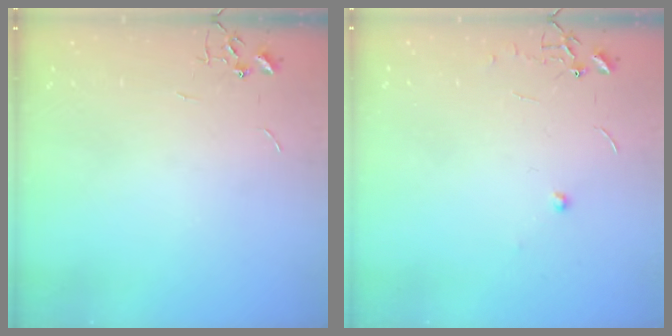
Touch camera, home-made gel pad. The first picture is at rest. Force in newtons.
{"total": 5.5, "press": 5.5, "slide": 0.5}